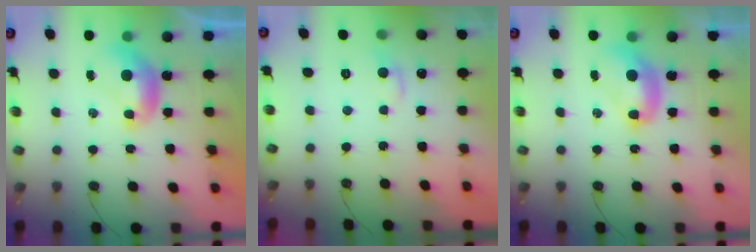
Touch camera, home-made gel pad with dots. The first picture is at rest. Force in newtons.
{"total": 0.8, "press": 0.4, "slide": 0.6}
{"total": 2.5, "press": 2.5, "slide": 0.1}